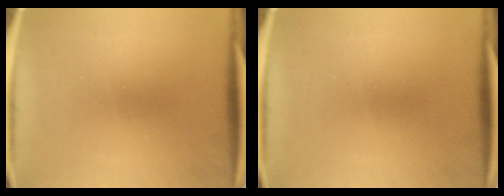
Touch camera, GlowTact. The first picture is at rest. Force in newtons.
{"total": 0.0}